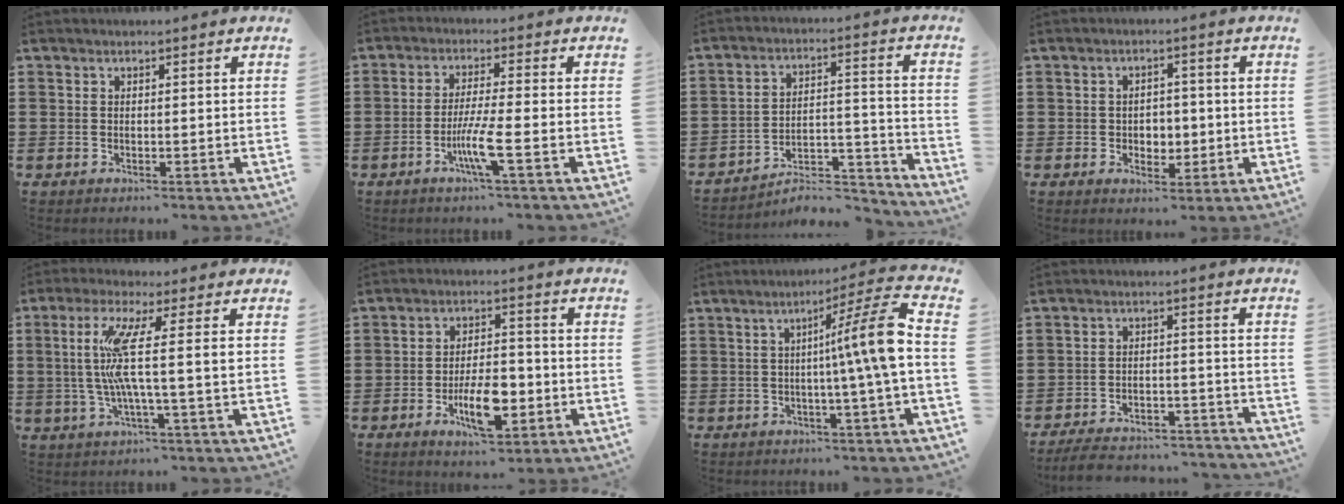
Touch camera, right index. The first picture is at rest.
{"total": 6.1, "force": [-2.4, -0.1, 5.6], "torque": [-0.114, -0.018, -0.047]}
{"total": 5.7, "force": [-5.3, 1.3, 1.8], "torque": [-0.029, 0.004, -0.104]}
{"total": 2.8, "force": [-0.5, 2.5, 1.3], "torque": [-0.026, 0.005, -0.016]}
{"total": 10.2, "force": [0.9, 0.5, 10.1], "torque": [-0.213, -0.012, 0.001]}
{"total": 8.5, "force": [-3.0, 3.5, 7.2], "torque": [-0.134, -0.005, -0.054]}
{"total": 11.0, "force": [0.0, -0.5, 11.0], "torque": [-0.173, -0.012, -0.012]}
{"total": 6.0, "force": [-5.8, 0.9, 1.4], "torque": [-0.030, 0.010, -0.114]}